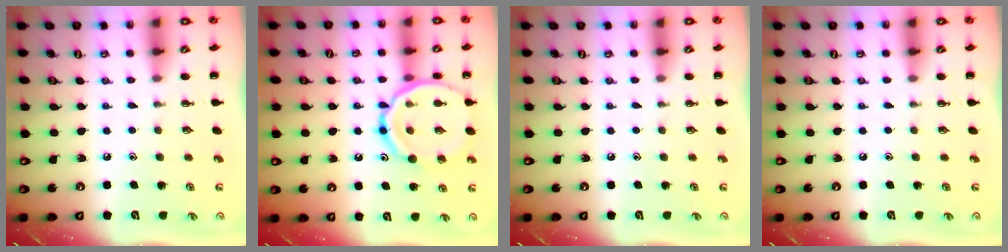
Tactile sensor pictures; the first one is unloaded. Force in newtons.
{"total": 17.8, "press": 17.7, "slide": 1.9}
{"total": 0.0}
{"total": 0.0}